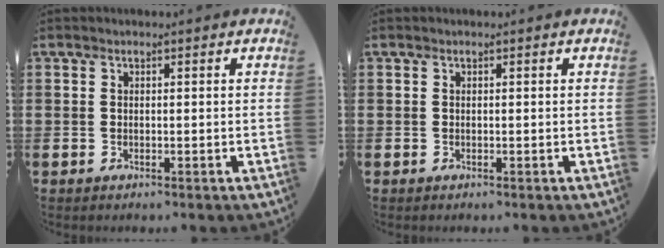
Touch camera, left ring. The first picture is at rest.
{"total": 0.0}